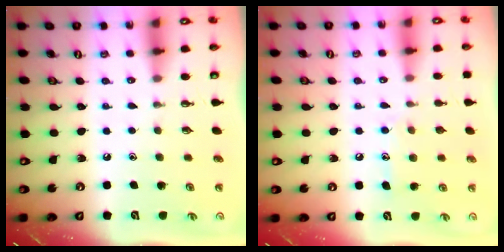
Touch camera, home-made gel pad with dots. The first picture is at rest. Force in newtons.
{"total": 8.7, "press": 8.7, "slide": 0.6}